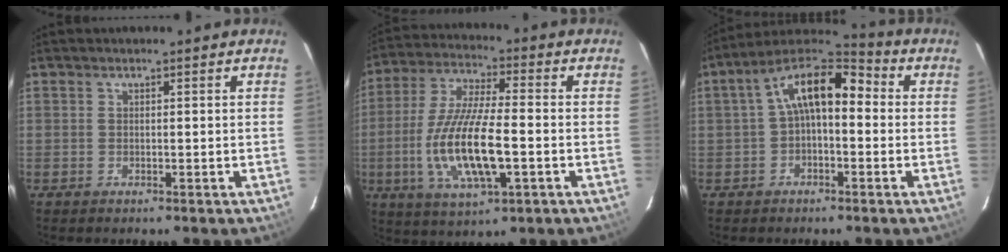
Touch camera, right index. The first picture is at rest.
{"total": 16.2, "force": [-3.8, 4.5, 15.1], "torque": [-0.311, -0.010, -0.070]}
{"total": 10.9, "force": [0.5, 5.7, 9.3], "torque": [-0.171, 0.037, 0.001]}